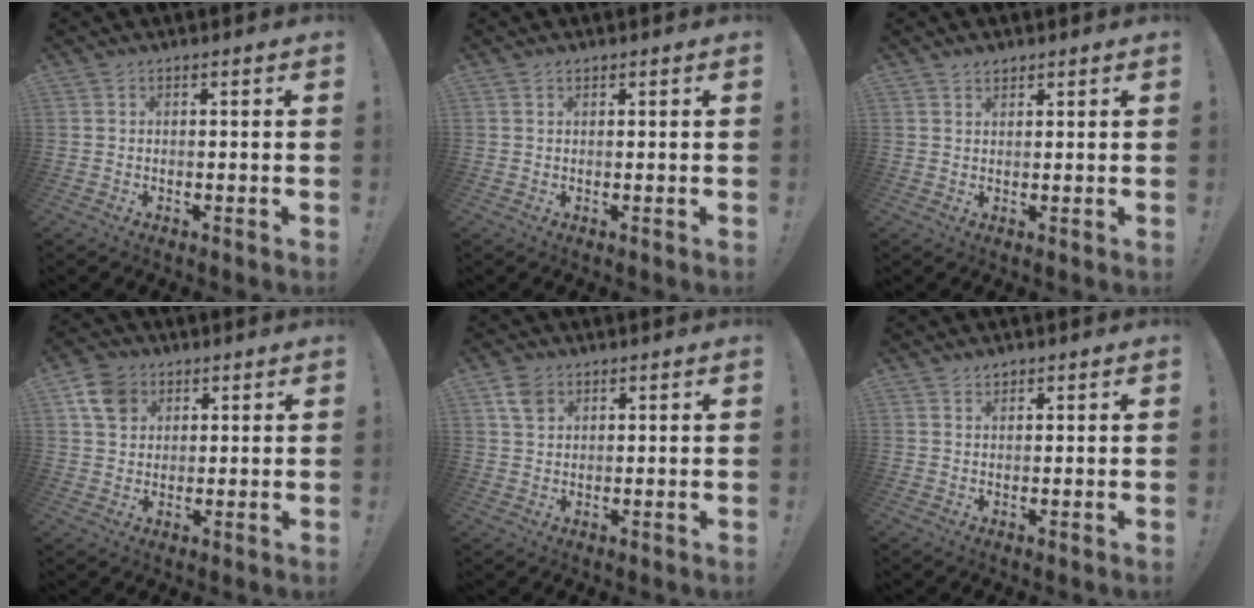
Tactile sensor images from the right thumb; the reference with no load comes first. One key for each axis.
{"total": 0.6, "fx": 0.5, "fy": 0.3, "fz": 0.1, "tx": 0.002, "ty": -0.002, "tz": 0.008}
{"total": 1.8, "fx": 1.5, "fy": 0.9, "fz": 0.4, "tx": 0.005, "ty": -0.012, "tz": 0.027}
{"total": 8.2, "fx": 3.8, "fy": 6.4, "fz": 3.4, "tx": -0.056, "ty": -0.008, "tz": 0.076}
{"total": 4.6, "fx": 2.5, "fy": 3.2, "fz": 2.2, "tx": -0.037, "ty": -0.003, "tz": 0.049}
{"total": 1.4, "fx": 1.1, "fy": 0.7, "fz": 0.2, "tx": 0.000, "ty": -0.005, "tz": 0.021}